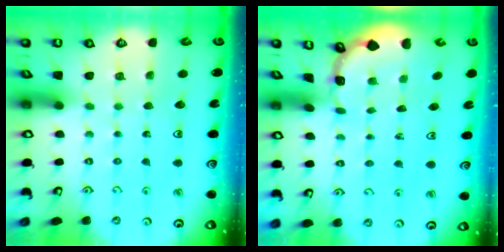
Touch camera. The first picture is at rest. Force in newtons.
{"total": 0.5, "press": 0.5, "slide": 0.2}